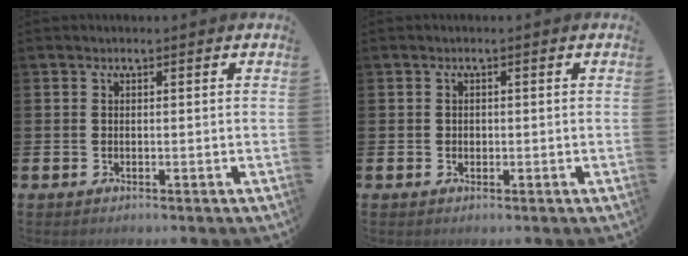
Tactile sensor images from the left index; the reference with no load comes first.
{"total": 0.7, "force": [0.0, 0.6, 0.2], "torque": [0.003, 0.003, -0.002]}